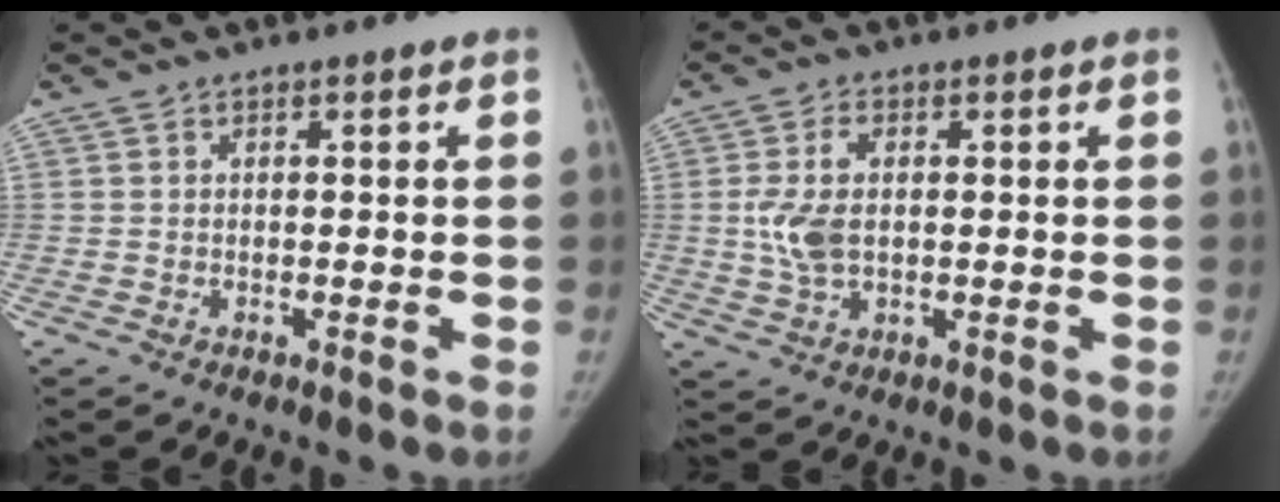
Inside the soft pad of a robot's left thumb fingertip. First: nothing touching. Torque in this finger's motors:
{"motor_torque": [0.79, 0.77, 0.84, -0.38, 0.22]}